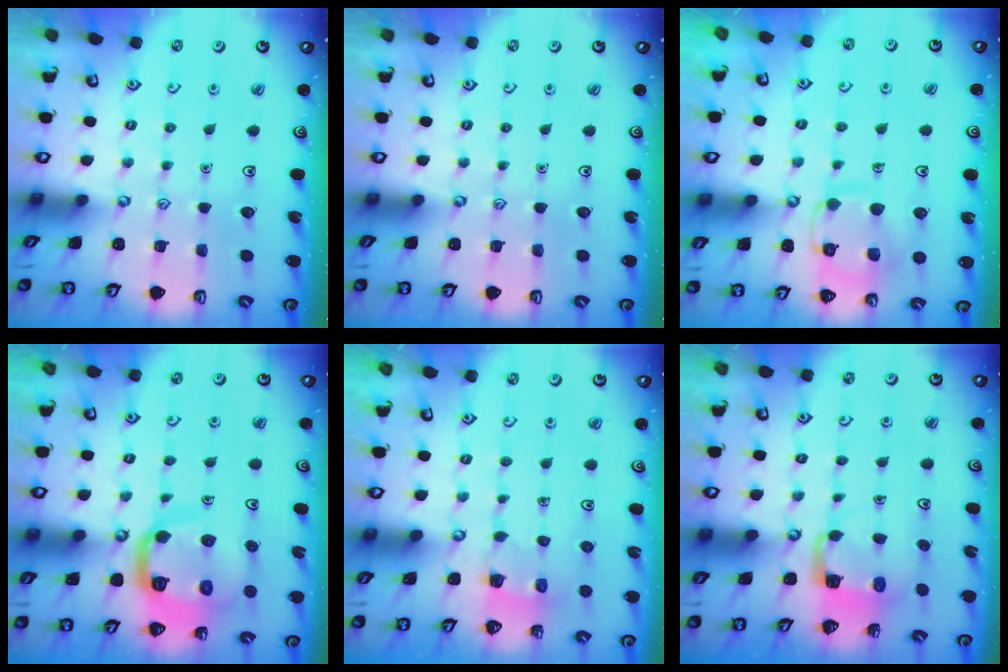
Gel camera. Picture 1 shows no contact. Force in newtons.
{"total": 0.0}
{"total": 12.5, "press": 12.4, "slide": 0.9}
{"total": 13.0, "press": 13.0, "slide": 1.3}
{"total": 2.6, "press": 2.6, "slide": 0.3}
{"total": 4.1, "press": 4.1, "slide": 0.1}